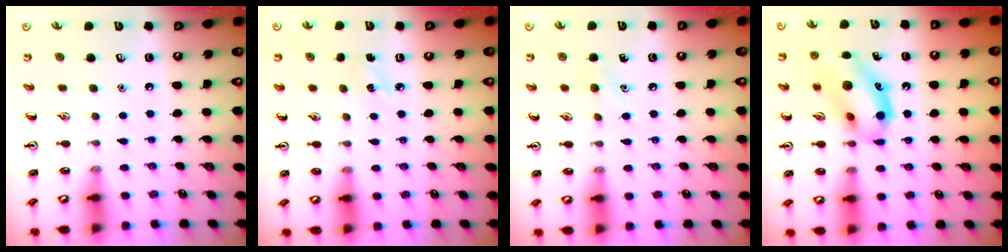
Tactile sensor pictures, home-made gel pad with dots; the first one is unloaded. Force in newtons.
{"total": 3.2, "press": 3.0, "slide": 1.1}
{"total": 5.7, "press": 5.4, "slide": 1.9}
{"total": 14.2, "press": 13.8, "slide": 3.3}